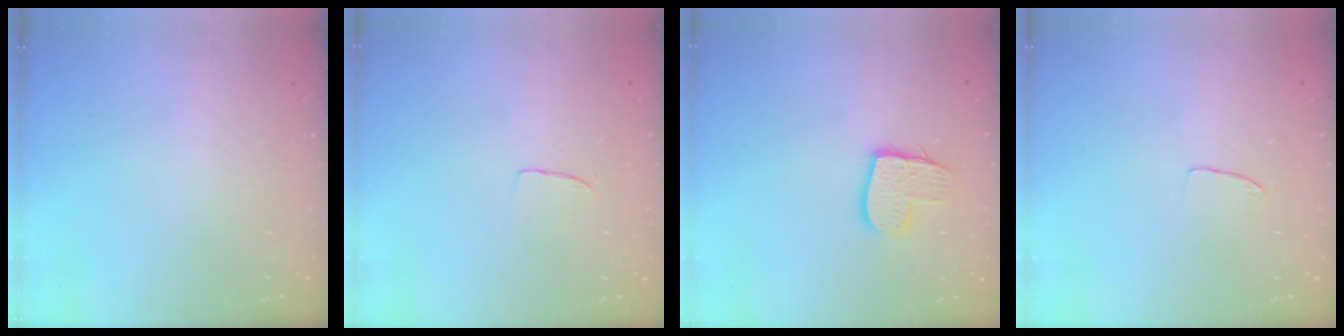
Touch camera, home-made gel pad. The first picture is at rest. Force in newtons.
{"total": 4.1, "press": 4.0, "slide": 0.2}
{"total": 10.7, "press": 10.6, "slide": 0.8}
{"total": 2.5, "press": 2.5, "slide": 0.1}